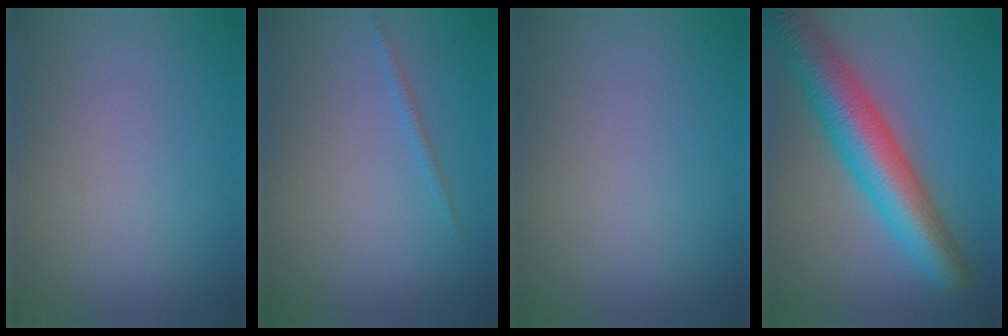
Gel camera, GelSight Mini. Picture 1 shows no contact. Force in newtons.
{"total": 0.8, "press": 0.8, "slide": 0.1}
{"total": 0.0}
{"total": 8.9, "press": 8.9, "slide": 0.4}